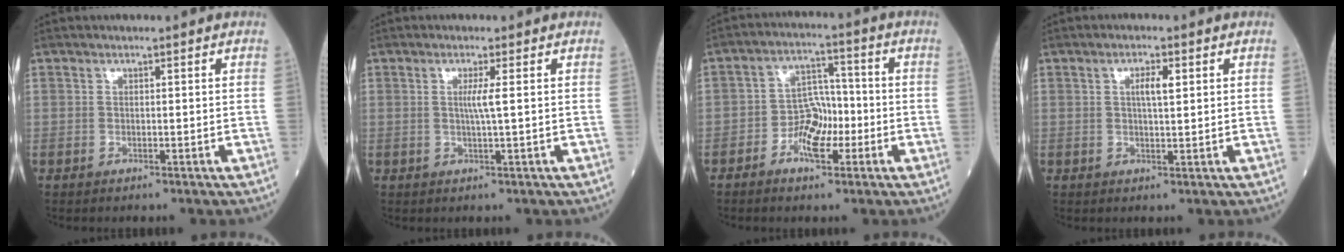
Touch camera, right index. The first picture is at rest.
{"total": 2.2, "force": [0.3, -0.6, 2.1], "torque": [-0.043, -0.003, 0.005]}
{"total": 6.2, "force": [-2.6, 3.5, 4.5], "torque": [-0.076, 0.014, -0.048]}
{"total": 2.9, "force": [0.9, 0.6, 2.6], "torque": [-0.048, 0.001, 0.015]}